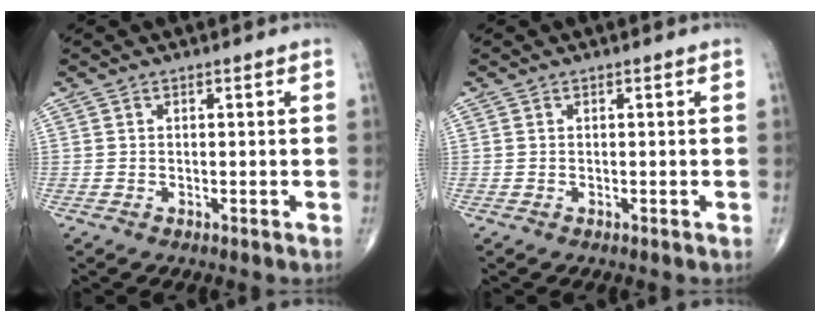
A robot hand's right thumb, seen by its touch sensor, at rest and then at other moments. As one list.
[{"total": 0.0}]